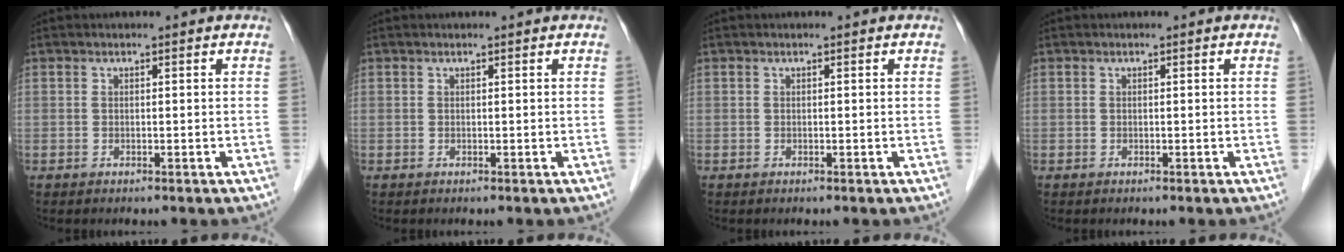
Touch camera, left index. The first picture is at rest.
{"total": 0.0}
{"total": 0.0}
{"total": 0.0}